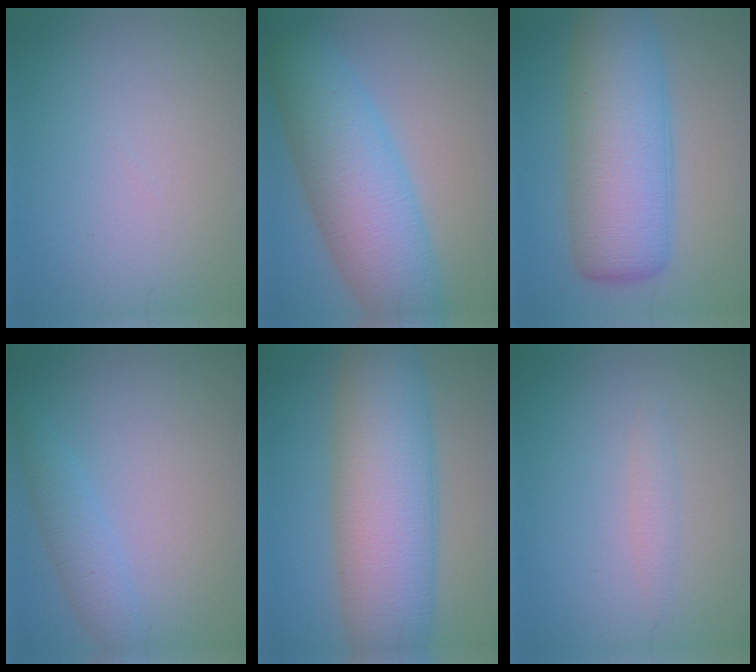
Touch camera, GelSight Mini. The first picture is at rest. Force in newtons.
{"total": 9.2, "press": 9.2, "slide": 0.1}
{"total": 10.3, "press": 10.3, "slide": 0.4}
{"total": 2.3, "press": 2.3, "slide": 0.0}
{"total": 11.2, "press": 11.2, "slide": 0.2}
{"total": 1.1, "press": 1.1, "slide": 0.1}